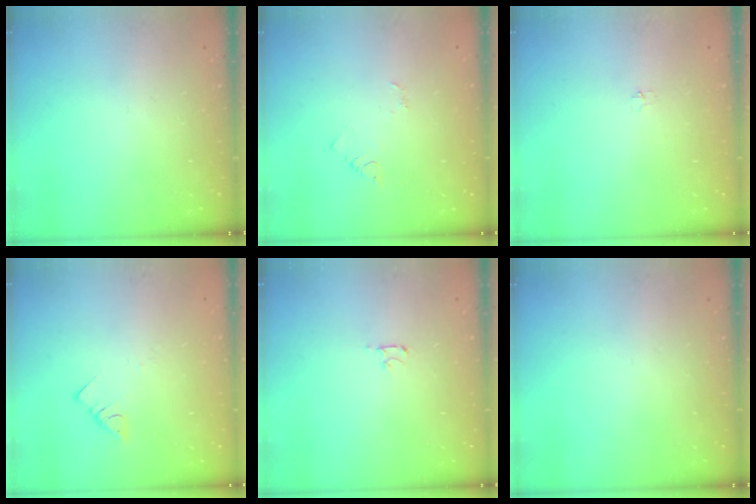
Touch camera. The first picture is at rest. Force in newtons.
{"total": 2.9, "press": 2.9, "slide": 0.3}
{"total": 3.1, "press": 3.0, "slide": 0.4}
{"total": 3.0, "press": 3.0, "slide": 0.1}
{"total": 2.5, "press": 2.4, "slide": 0.3}
{"total": 0.0}